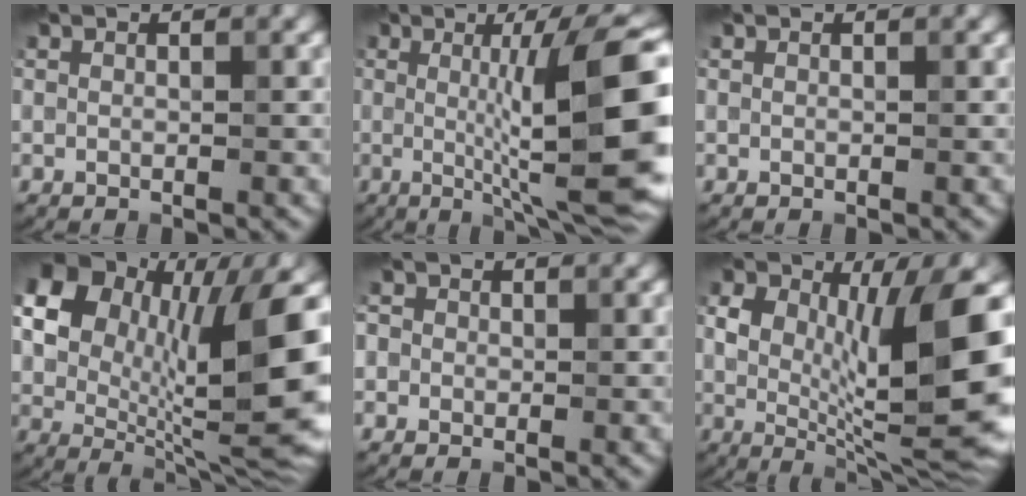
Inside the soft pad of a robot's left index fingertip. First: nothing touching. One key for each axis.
{"total": 13.5, "fx": 0.3, "fy": 2.5, "fz": 13.3, "tx": -0.163, "ty": 0.005, "tz": 0.007}
{"total": 0.0}
{"total": 17.4, "fx": 4.8, "fy": 9.7, "fz": 13.7, "tx": -0.203, "ty": -0.003, "tz": 0.094}
{"total": 3.0, "fx": 0.9, "fy": 2.6, "fz": 1.1, "tx": 0.001, "ty": 0.020, "tz": -0.016}
{"total": 12.0, "fx": 1.2, "fy": 4.8, "fz": 11.0, "tx": -0.154, "ty": -0.003, "tz": 0.014}